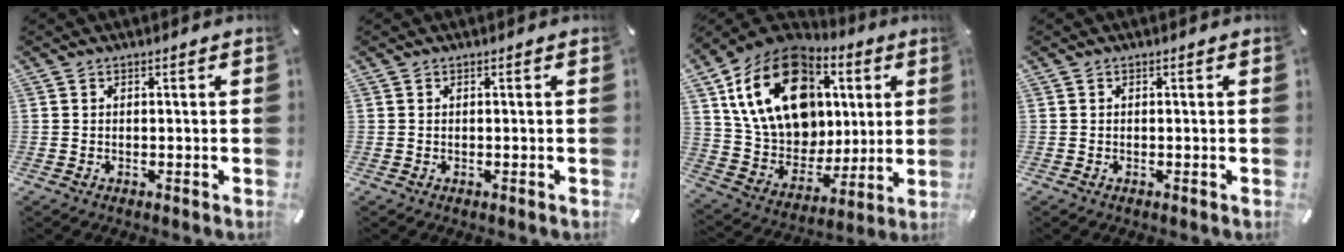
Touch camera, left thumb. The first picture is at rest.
{"total": 0.0}
{"total": 22.8, "force": [7.8, 16.5, 13.8], "torque": [-0.261, -0.024, 0.142]}
{"total": 0.0}